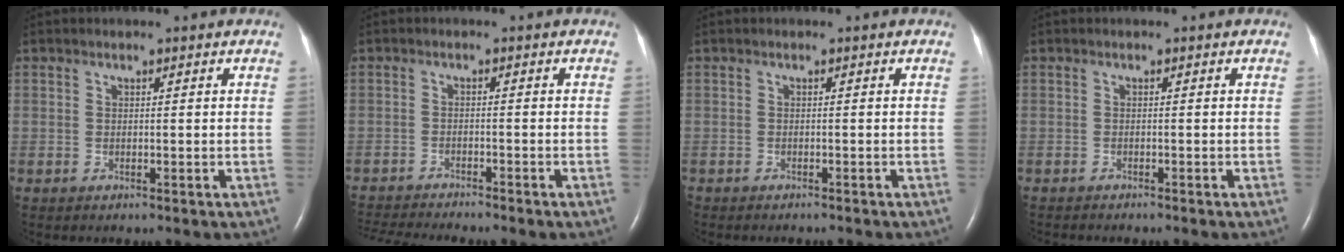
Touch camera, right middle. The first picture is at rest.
{"total": 8.2, "force": [-7.6, -0.5, 3.0], "torque": [-0.040, -0.014, -0.119]}
{"total": 2.5, "force": [-2.4, 0.4, 0.8], "torque": [-0.013, -0.004, -0.029]}
{"total": 2.8, "force": [-2.5, 0.2, 1.2], "torque": [-0.016, -0.002, -0.027]}